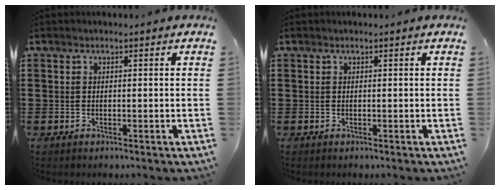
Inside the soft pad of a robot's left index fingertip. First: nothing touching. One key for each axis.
{"total": 0.0}